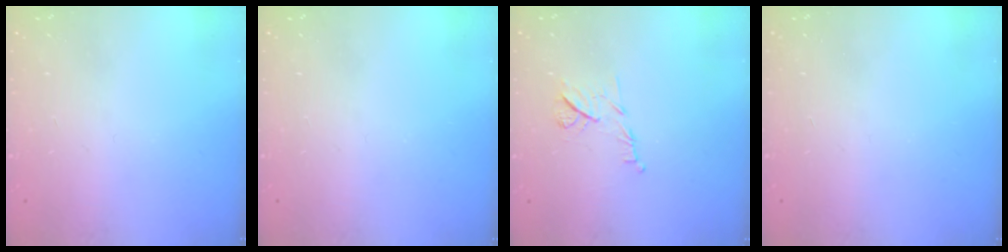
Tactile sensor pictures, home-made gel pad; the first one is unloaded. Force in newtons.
{"total": 0.0}
{"total": 7.1, "press": 7.0, "slide": 1.0}
{"total": 0.0}